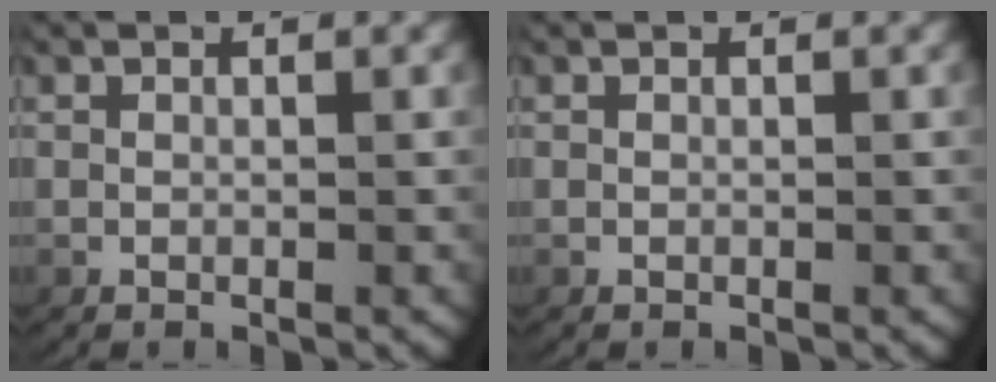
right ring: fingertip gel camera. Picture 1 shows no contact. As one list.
[{"total": 0.0}]